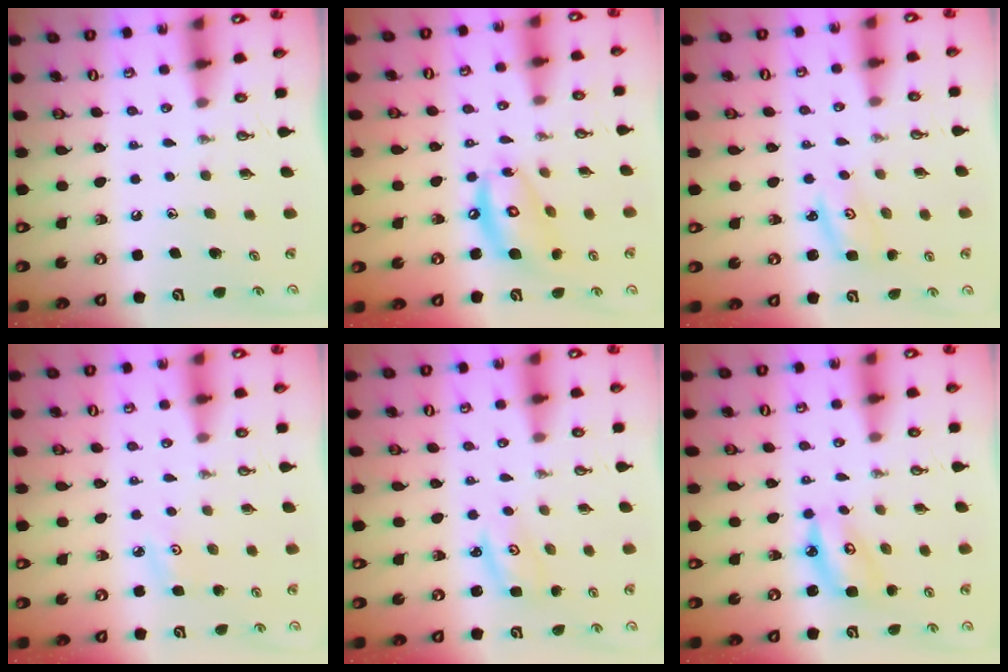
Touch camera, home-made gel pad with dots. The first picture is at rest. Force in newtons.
{"total": 12.3, "press": 12.3, "slide": 1.1}
{"total": 2.9, "press": 2.9, "slide": 0.4}
{"total": 3.3, "press": 3.2, "slide": 0.3}
{"total": 2.9, "press": 2.9, "slide": 0.4}
{"total": 5.8, "press": 5.8, "slide": 0.4}